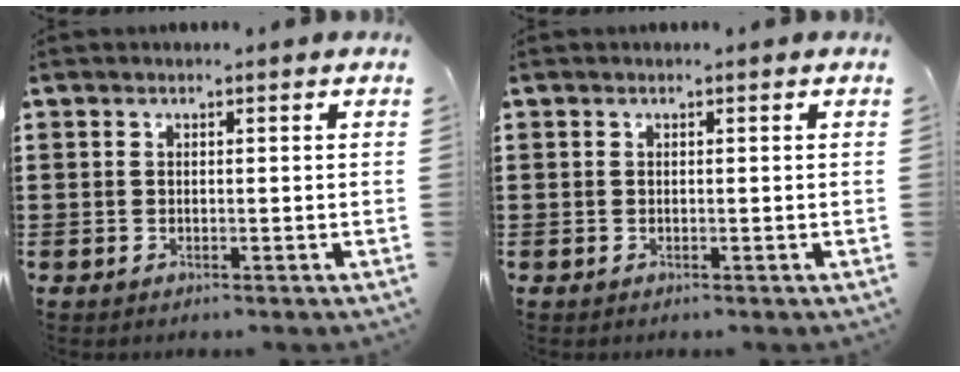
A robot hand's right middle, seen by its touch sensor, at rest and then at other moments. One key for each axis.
{"total": 0.0}